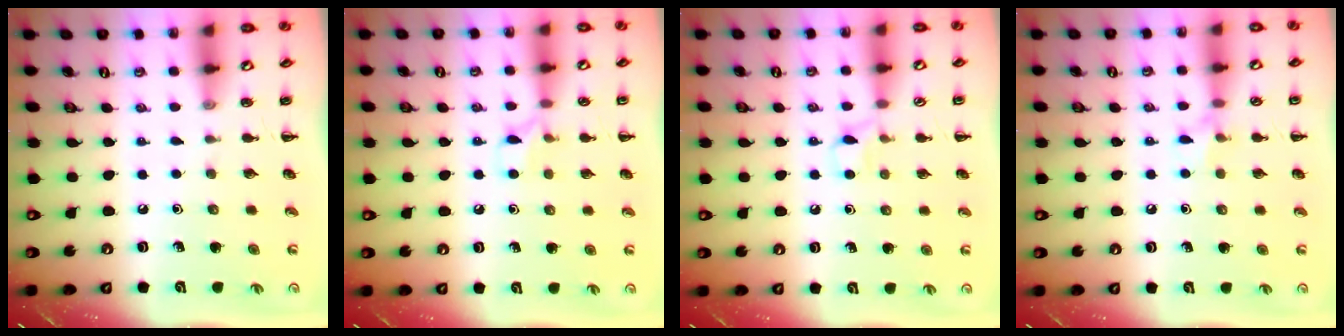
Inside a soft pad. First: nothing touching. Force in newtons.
{"total": 6.3, "press": 6.1, "slide": 1.5}
{"total": 3.6, "press": 3.4, "slide": 1.3}
{"total": 6.1, "press": 5.9, "slide": 1.3}